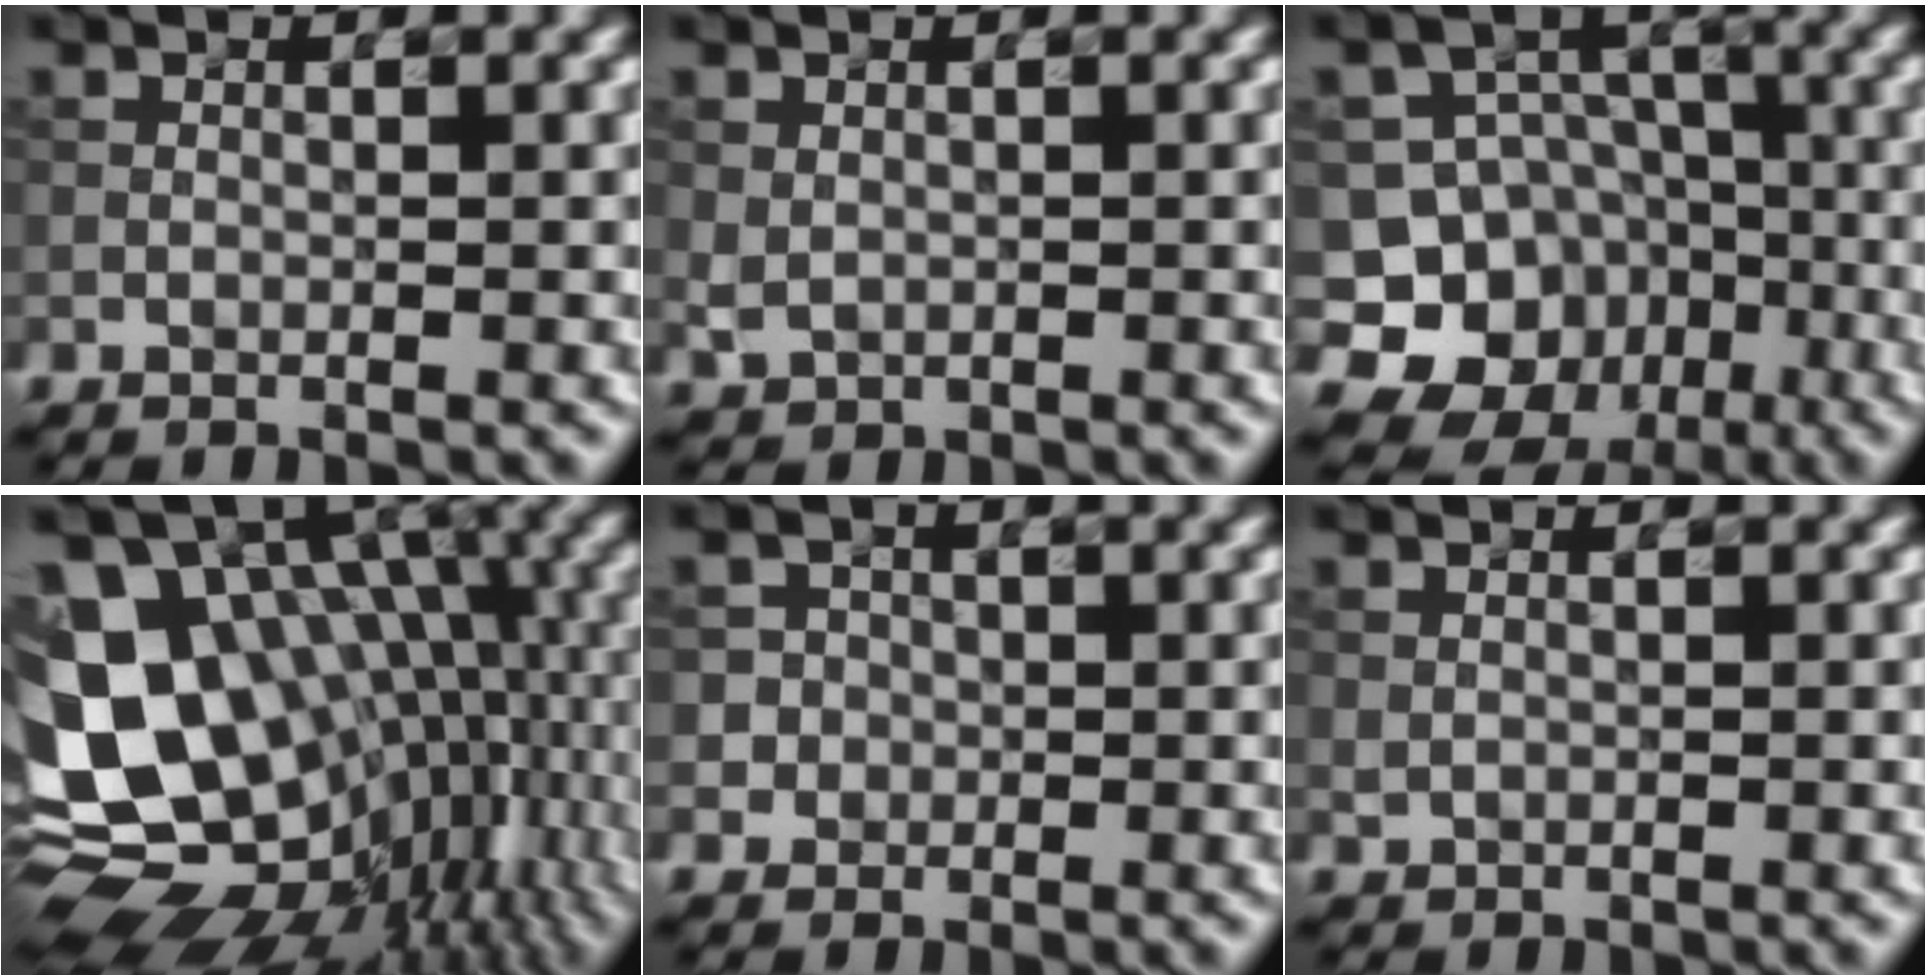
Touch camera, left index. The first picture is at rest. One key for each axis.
{"total": 0.5, "fx": 0.3, "fy": 0.4, "fz": 0.2, "tx": -0.016, "ty": -0.002, "tz": 0.017}
{"total": 11.4, "fx": -5.8, "fy": 9.4, "fz": 2.9, "tx": -0.049, "ty": -0.010, "tz": -0.095}
{"total": 16.6, "fx": 0.0, "fy": 11.8, "fz": 11.7, "tx": -0.215, "ty": -0.006, "tz": 0.038}
{"total": 2.0, "fx": 0.2, "fy": 2.0, "fz": 0.1, "tx": 0.001, "ty": -0.003, "tz": 0.014}
{"total": 0.0}